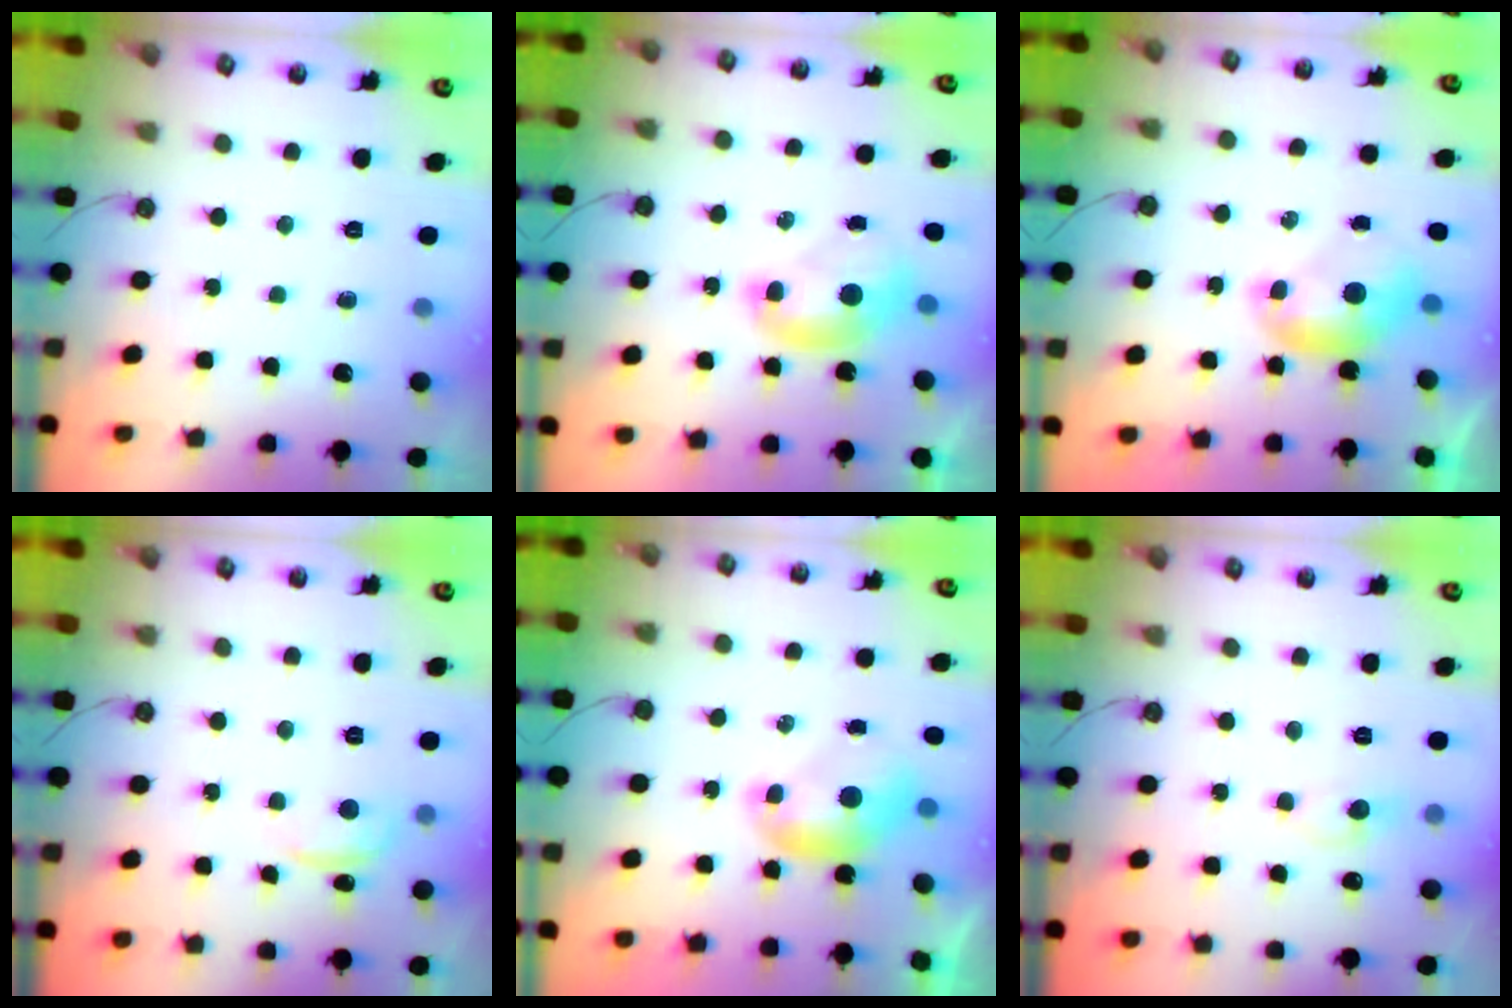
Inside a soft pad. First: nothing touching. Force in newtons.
{"total": 1.6, "press": 1.6, "slide": 0.2}
{"total": 0.0}
{"total": 0.0}
{"total": 0.0}
{"total": 0.7, "press": 0.6, "slide": 0.4}